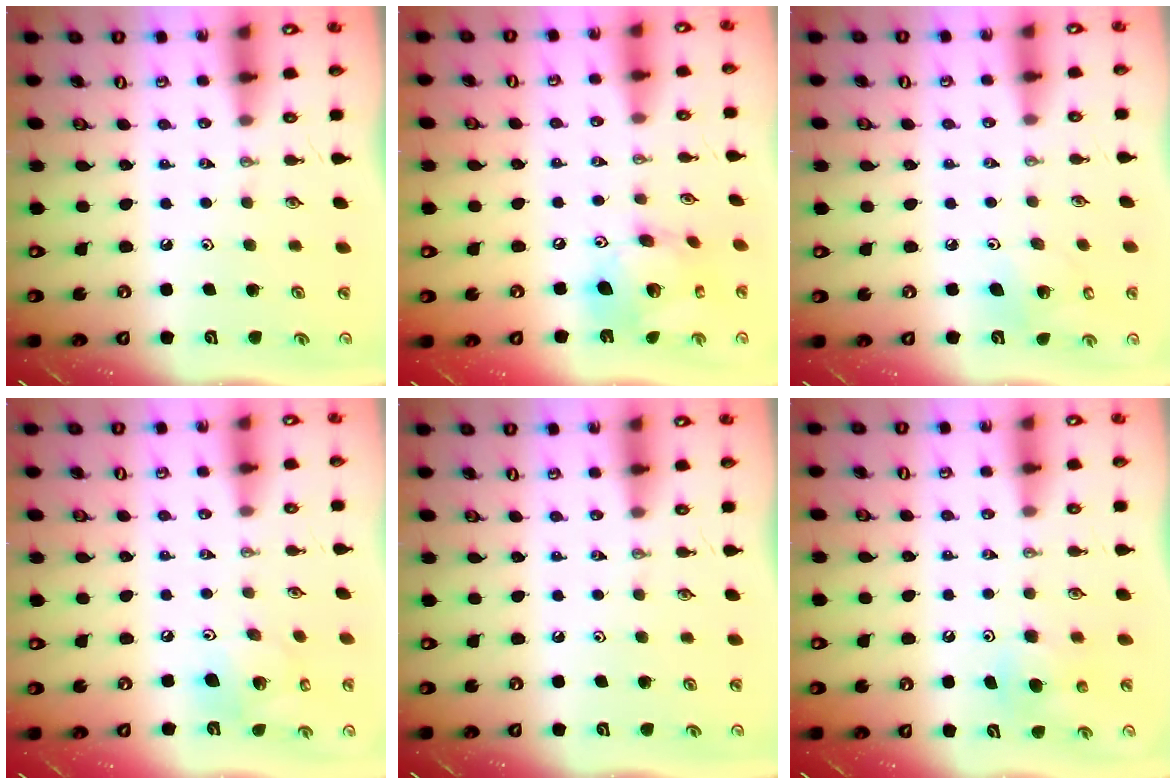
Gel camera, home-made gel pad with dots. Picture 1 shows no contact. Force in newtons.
{"total": 15.7, "press": 15.6, "slide": 1.6}
{"total": 6.9, "press": 6.7, "slide": 1.8}
{"total": 12.3, "press": 12.2, "slide": 1.6}
{"total": 0.0}
{"total": 5.2, "press": 5.2, "slide": 0.4}